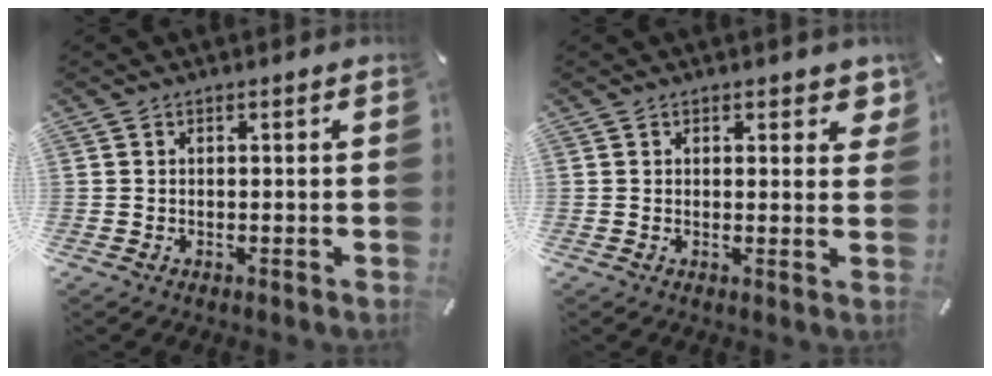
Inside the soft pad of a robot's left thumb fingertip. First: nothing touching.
{"total": 2.7, "force": [1.6, 1.6, 1.5], "torque": [-0.009, -0.003, 0.023]}